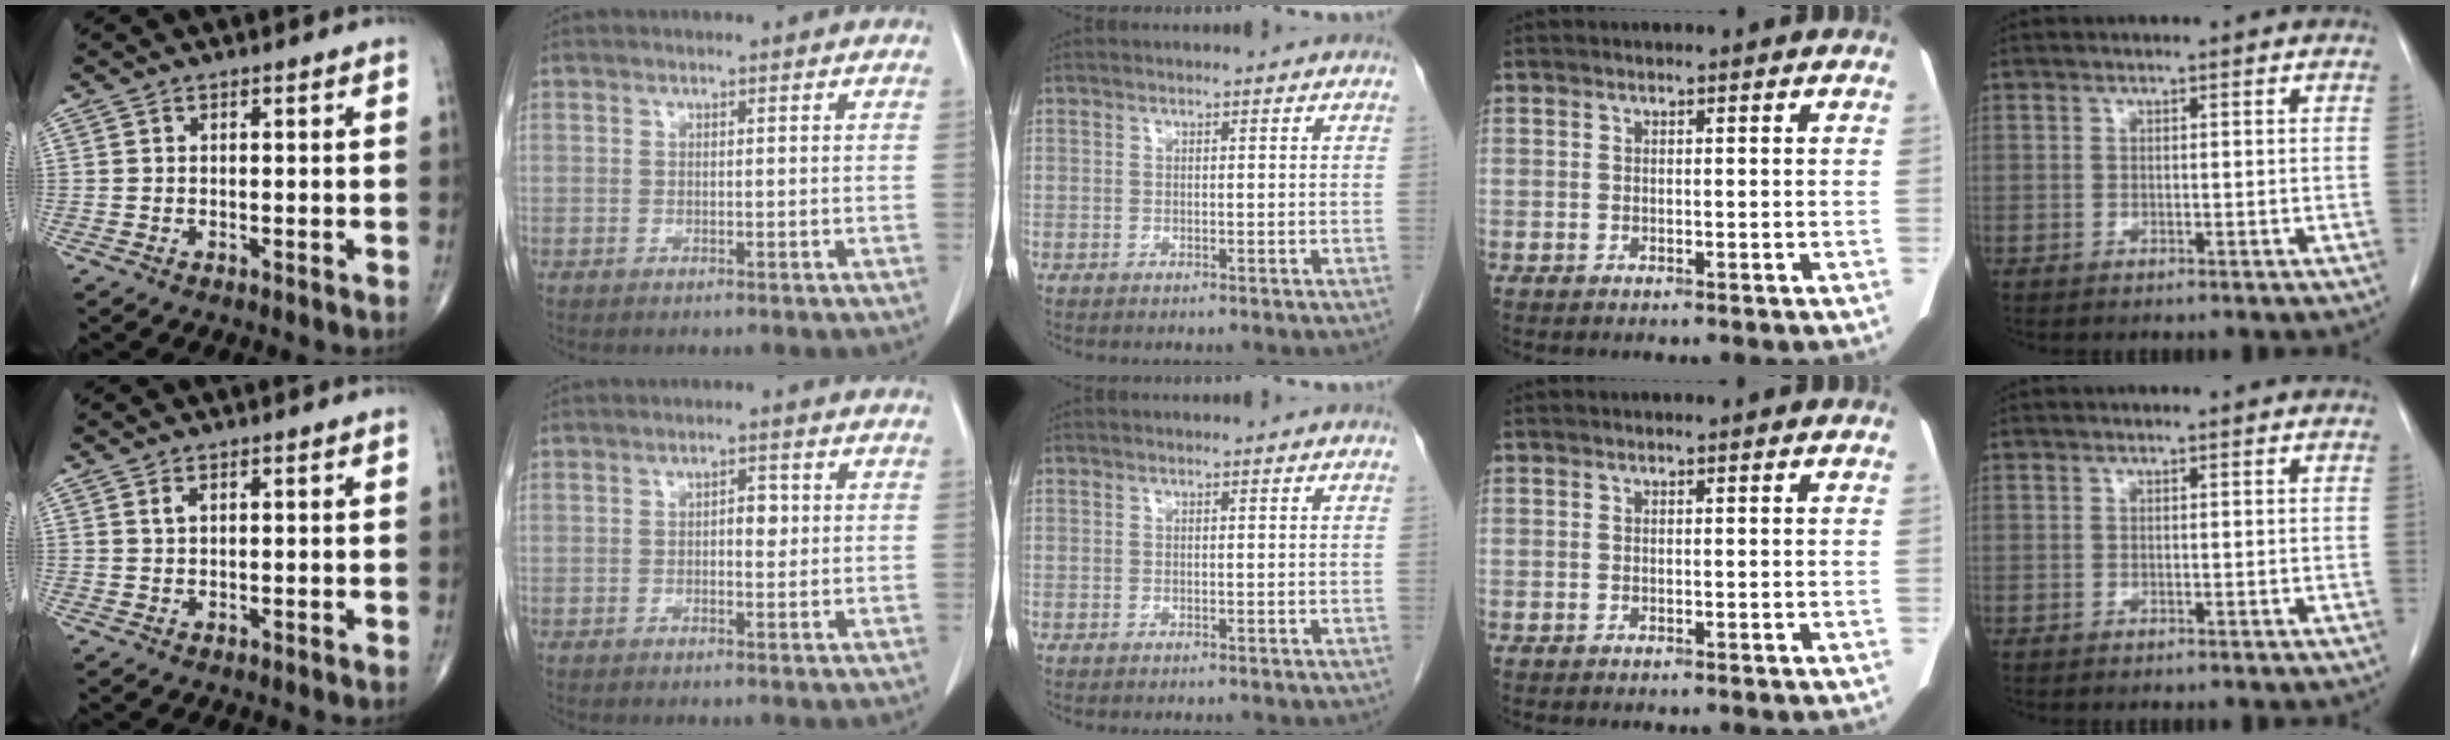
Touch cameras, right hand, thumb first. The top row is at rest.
{"thumb": {"total": 1.2, "force": [0.6, 0.6, 0.9], "torque": [-0.019, 0.005, 0.014]}, "index": {"total": 2.3, "force": [0.3, 1.2, 2.0], "torque": [-0.023, 0.007, 0.006]}}